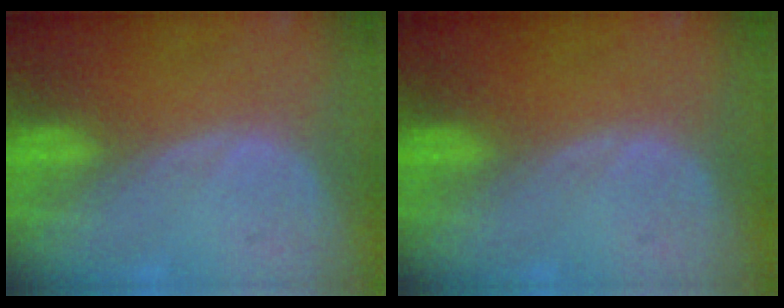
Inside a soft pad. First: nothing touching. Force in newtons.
{"total": 0.0}